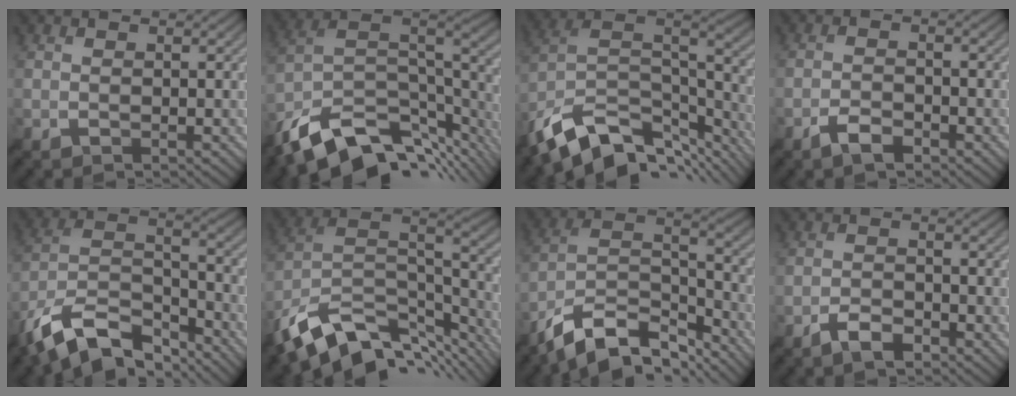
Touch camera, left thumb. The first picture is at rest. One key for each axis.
{"total": 13.9, "fx": -8.4, "fy": 6.4, "fz": 9.0, "tx": -0.209, "ty": -0.010, "tz": -0.140}
{"total": 15.1, "fx": -9.7, "fy": 7.6, "fz": 8.7, "tx": -0.216, "ty": -0.018, "tz": -0.154}
{"total": 2.6, "fx": -1.8, "fy": 0.8, "fz": 1.7, "tx": -0.036, "ty": 0.003, "tz": -0.039}
{"total": 14.1, "fx": -10.2, "fy": 5.7, "fz": 7.9, "tx": -0.176, "ty": 0.000, "tz": -0.197}
{"total": 14.7, "fx": -8.2, "fy": 7.8, "fz": 9.4, "tx": -0.226, "ty": -0.015, "tz": -0.135}
{"total": 13.0, "fx": -9.6, "fy": 5.1, "fz": 7.2, "tx": -0.152, "ty": -0.001, "tz": -0.178}
{"total": 2.9, "fx": -2.0, "fy": 1.0, "fz": 1.8, "tx": -0.038, "ty": 0.004, "tz": -0.045}